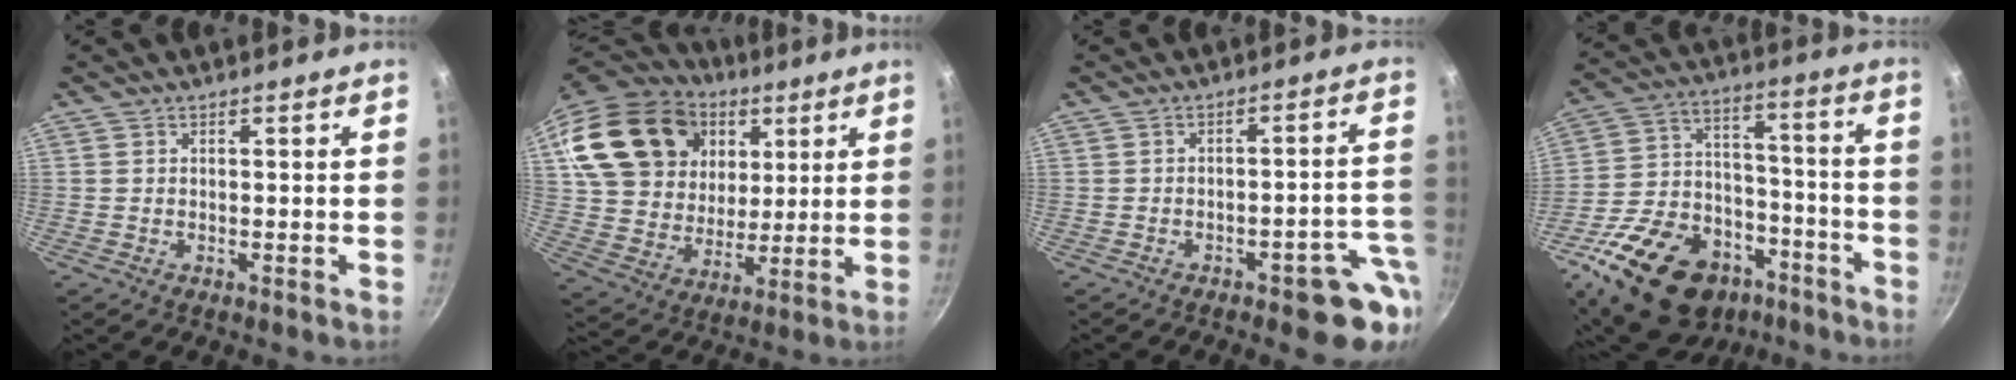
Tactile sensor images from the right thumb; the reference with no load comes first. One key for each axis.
{"total": 25.9, "fx": 10.3, "fy": 19.2, "fz": 13.9, "tx": -0.251, "ty": 0.001, "tz": 0.196}
{"total": 9.3, "fx": -4.4, "fy": 3.5, "fz": 7.3, "tx": -0.039, "ty": 0.046, "tz": -0.047}
{"total": 26.9, "fx": -15.4, "fy": 16.7, "fz": 14.5, "tx": -0.224, "ty": 0.079, "tz": -0.235}